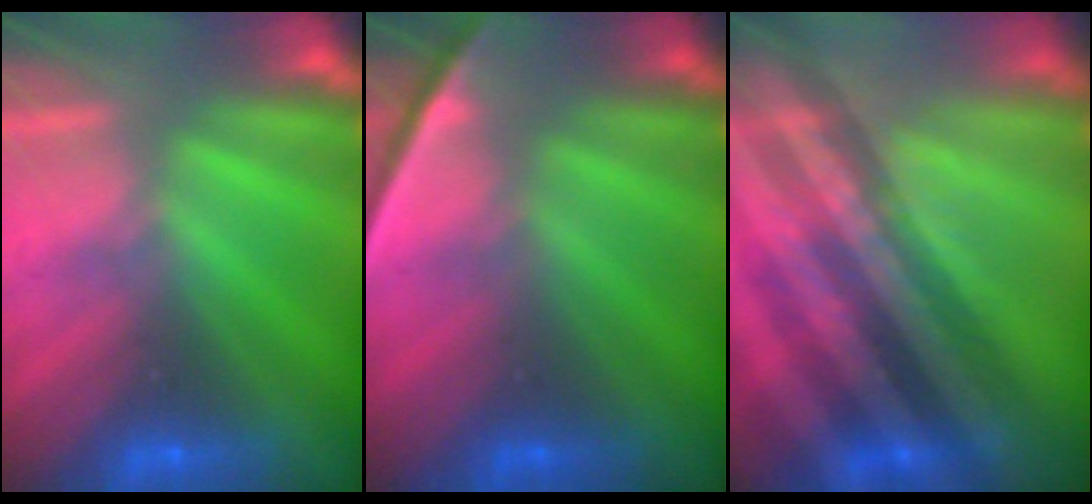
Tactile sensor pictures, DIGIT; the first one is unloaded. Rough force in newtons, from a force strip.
{"total": 2.2}
{"total": 3.5}